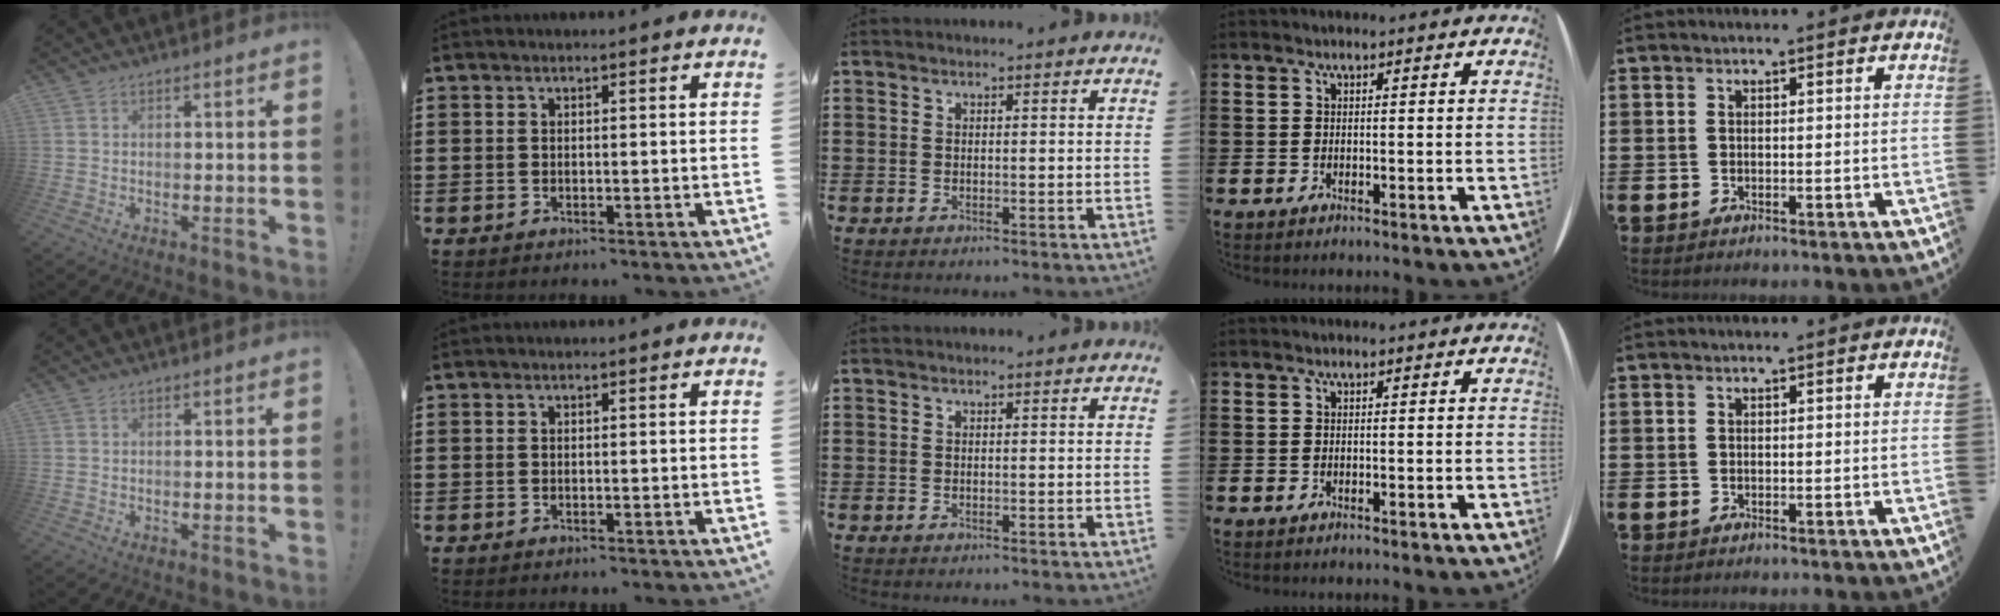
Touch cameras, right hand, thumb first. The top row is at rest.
{}